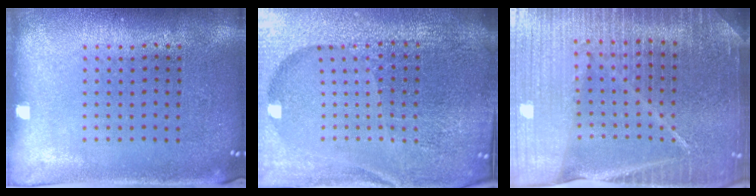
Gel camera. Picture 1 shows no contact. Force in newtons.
{"total": 6.9, "press": 6.0, "slide": 3.5}
{"total": 6.1, "press": 5.3, "slide": 2.9}